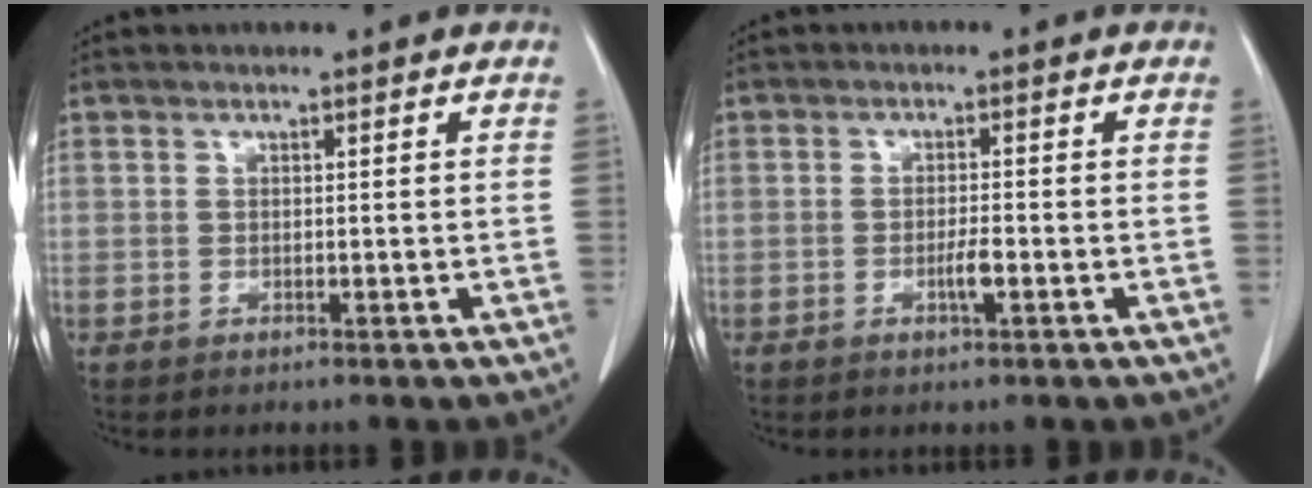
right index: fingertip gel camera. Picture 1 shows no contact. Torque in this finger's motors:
{"motor_torque": [0.53, -0.10, 0.25, 0.08]}